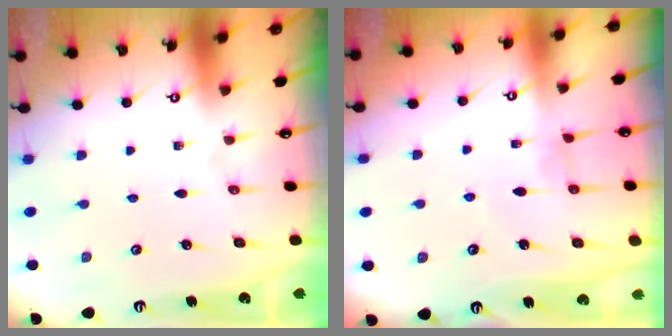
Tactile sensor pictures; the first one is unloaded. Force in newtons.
{"total": 0.0}